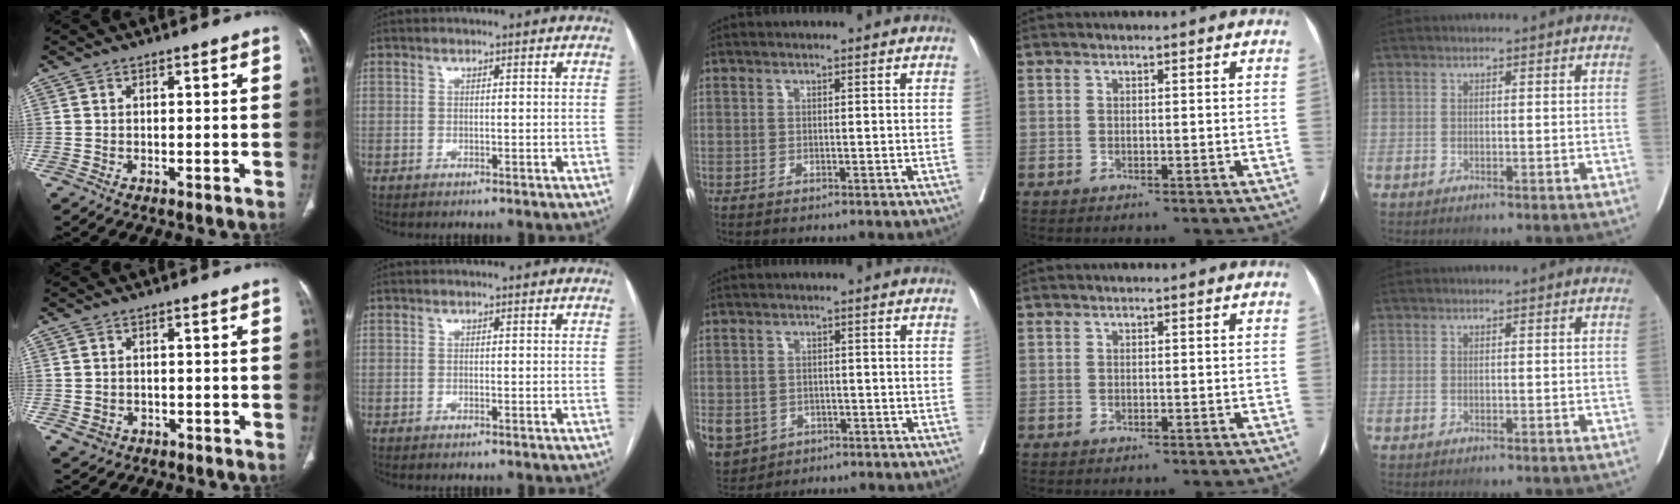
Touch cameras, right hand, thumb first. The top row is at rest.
{"thumb": {"total": 3.1, "force": [-0.8, 2.8, 1.1], "torque": [-0.019, 0.004, 0.001]}, "middle": {"total": 12.8, "force": [-5.2, 10.7, 4.8], "torque": [-0.147, -0.001, -0.068]}}